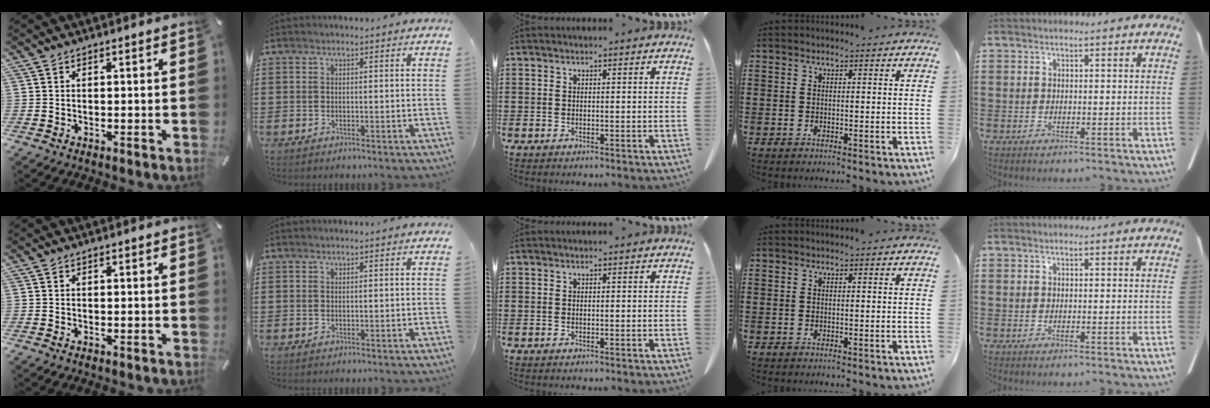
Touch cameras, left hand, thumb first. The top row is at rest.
{}